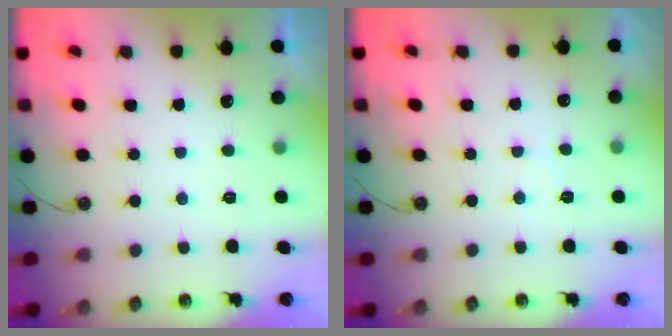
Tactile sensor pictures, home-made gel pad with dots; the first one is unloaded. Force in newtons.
{"total": 3.6, "press": 3.6, "slide": 0.6}